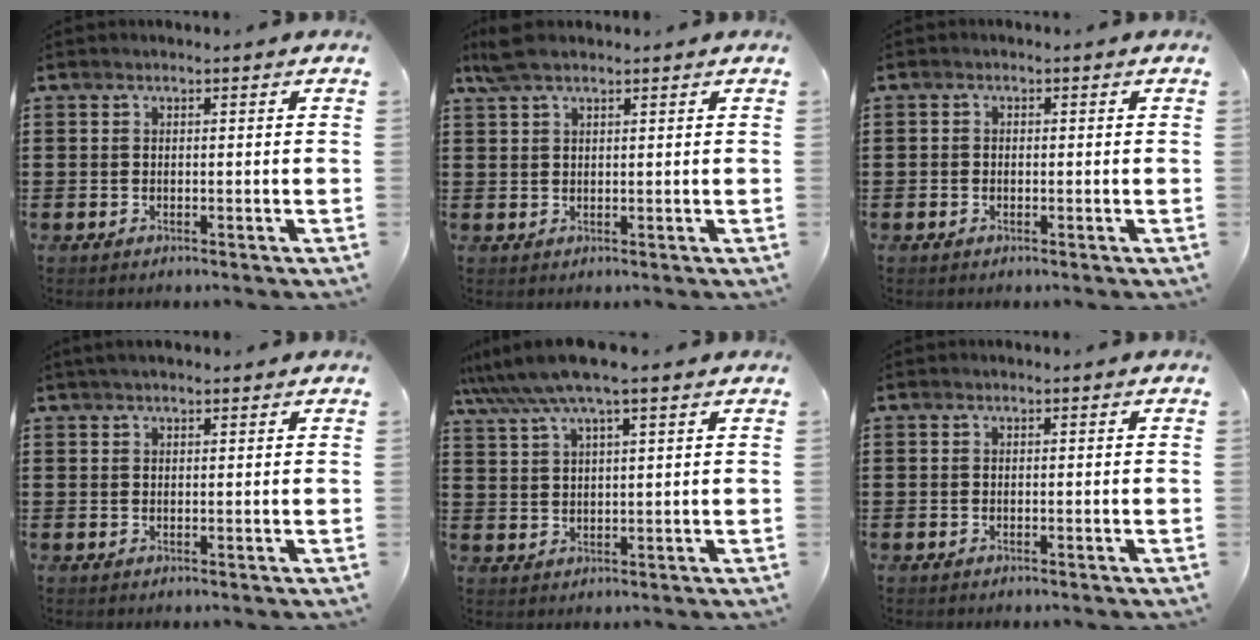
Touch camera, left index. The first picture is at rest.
{"total": 3.7, "force": [2.6, 1.0, 2.3], "torque": [-0.052, 0.005, 0.049]}
{"total": 0.7, "force": [-0.4, 0.6, 0.3], "torque": [-0.007, 0.001, -0.007]}
{"total": 1.4, "force": [1.2, 0.3, 0.7], "torque": [-0.015, 0.003, 0.023]}
{"total": 7.0, "force": [5.5, 0.4, 4.4], "torque": [-0.100, -0.011, 0.097]}
{"total": 0.0}